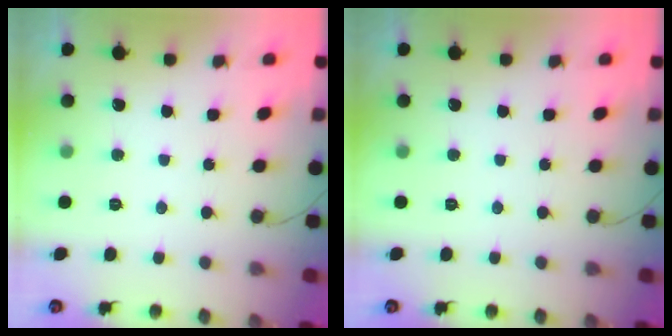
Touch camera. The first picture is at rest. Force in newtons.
{"total": 0.0}